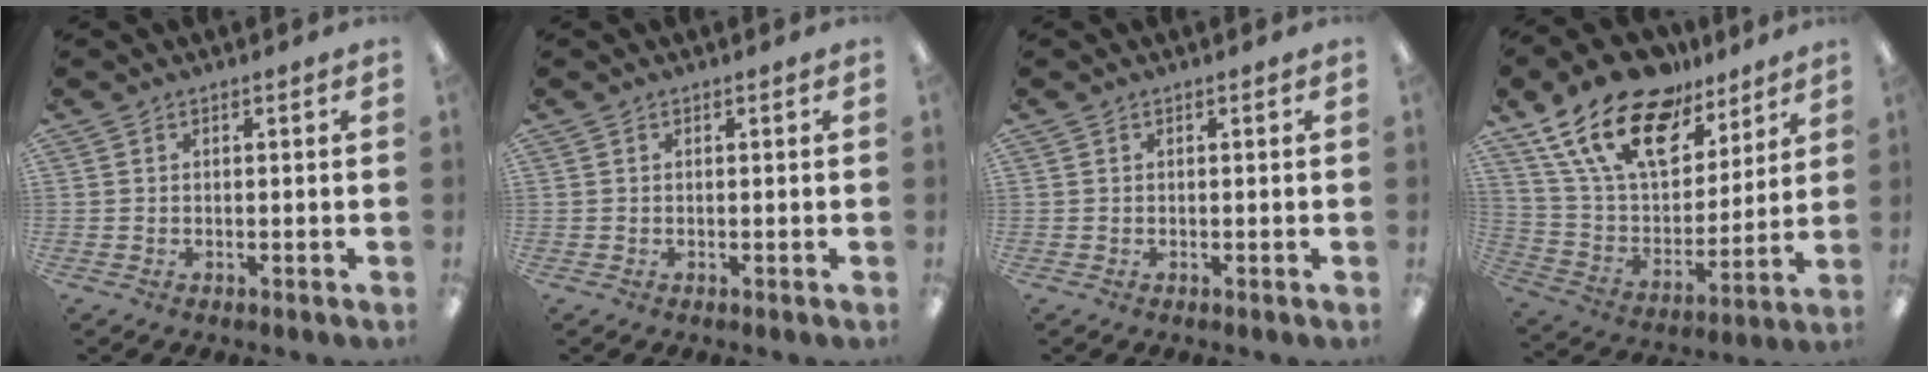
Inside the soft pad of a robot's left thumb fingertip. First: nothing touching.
{"total": 0.0}
{"total": 0.0}
{"total": 21.0, "force": [13.7, 11.2, 11.3], "torque": [-0.218, -0.074, 0.247]}